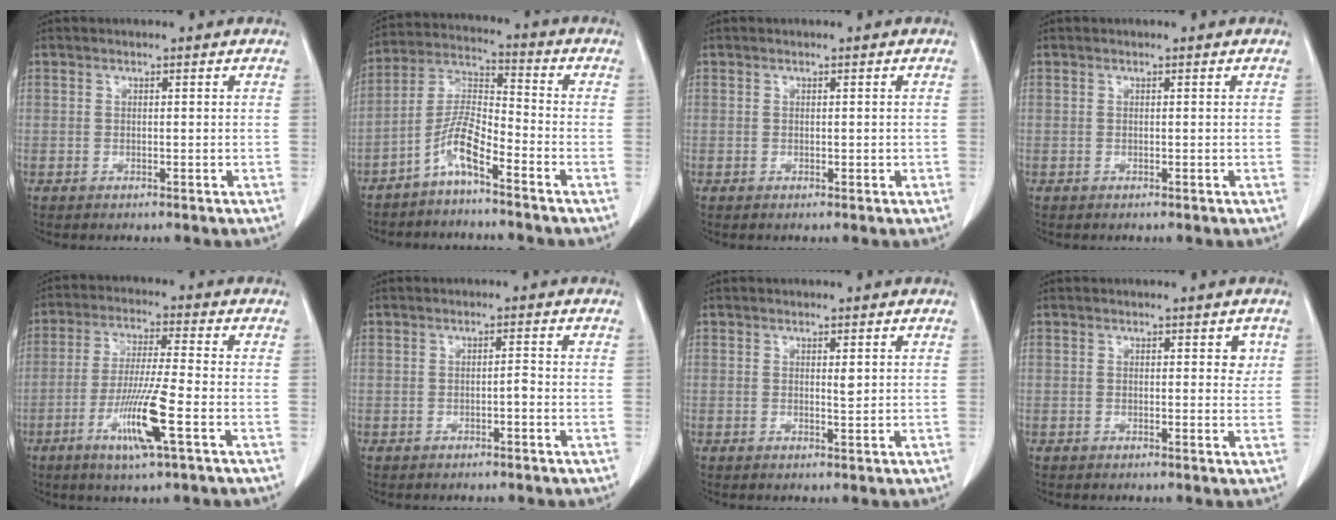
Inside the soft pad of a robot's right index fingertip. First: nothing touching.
{"total": 7.8, "force": [-5.0, 0.8, 5.9], "torque": [-0.131, 0.009, -0.103]}
{"total": 0.5, "force": [0.0, 0.4, 0.3], "torque": [-0.002, 0.002, 0.001]}
{"total": 0.0}
{"total": 10.0, "force": [-3.9, -0.3, 9.2], "torque": [-0.180, -0.017, -0.075]}
{"total": 1.1, "force": [-0.4, 0.1, 1.0], "torque": [-0.017, 0.002, -0.007]}
{"total": 1.1, "force": [0.4, 0.2, 1.0], "torque": [-0.022, -0.004, 0.008]}
{"total": 1.9, "force": [0.8, 1.1, 1.4], "torque": [-0.010, 0.000, 0.007]}